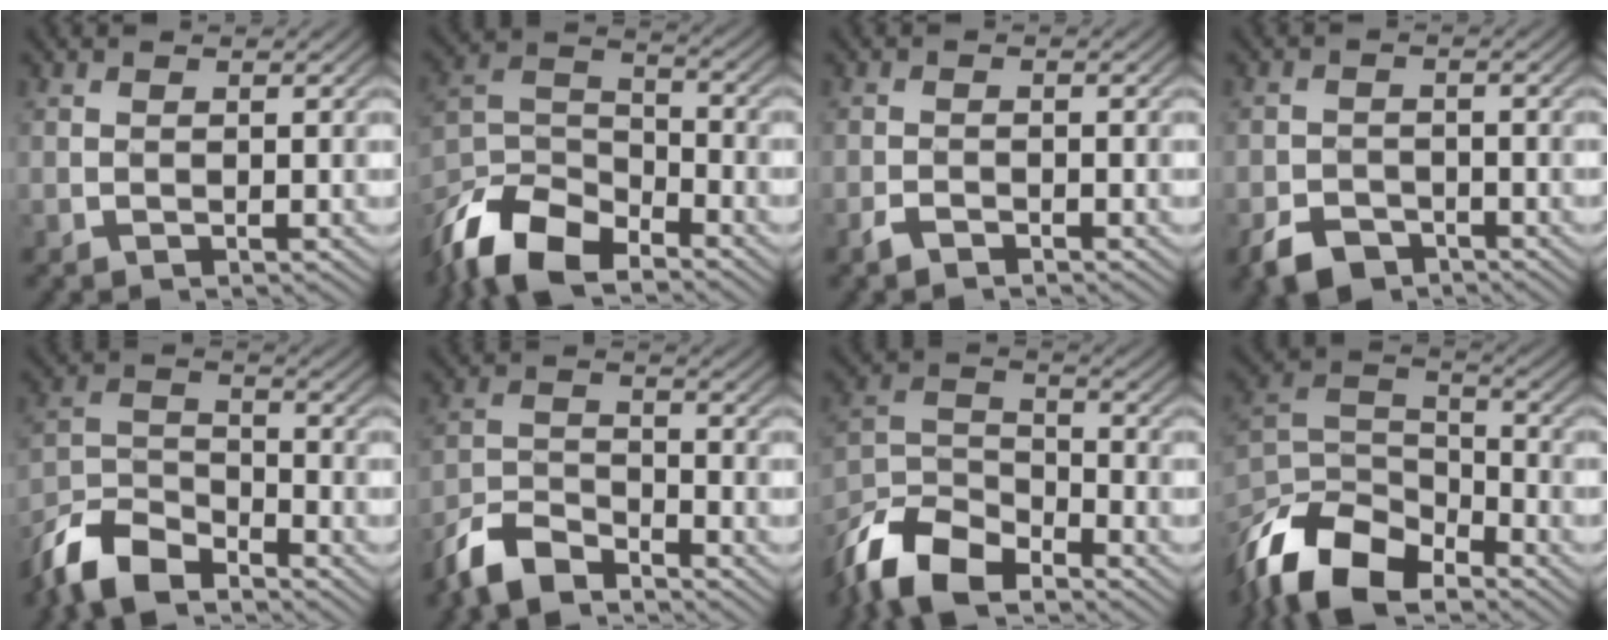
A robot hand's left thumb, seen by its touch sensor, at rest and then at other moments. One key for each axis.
{"total": 12.5, "fx": -9.5, "fy": 5.1, "fz": 6.4, "tx": -0.141, "ty": -0.009, "tz": -0.193}
{"total": 1.5, "fx": -1.3, "fy": 0.5, "fz": 0.7, "tx": -0.017, "ty": -0.002, "tz": -0.028}
{"total": 4.2, "fx": -3.0, "fy": 2.4, "fz": 1.8, "tx": -0.034, "ty": -0.007, "tz": -0.062}
{"total": 9.1, "fx": -7.5, "fy": 3.2, "fz": 4.1, "tx": -0.085, "ty": -0.007, "tz": -0.166}
{"total": 6.9, "fx": -5.8, "fy": 2.1, "fz": 3.0, "tx": -0.064, "ty": -0.009, "tz": -0.131}
{"total": 11.3, "fx": -8.8, "fy": 4.4, "fz": 5.6, "tx": -0.119, "ty": -0.006, "tz": -0.185}
{"total": 14.1, "fx": -10.2, "fy": 6.3, "fz": 7.5, "tx": -0.179, "ty": -0.009, "tz": -0.199}